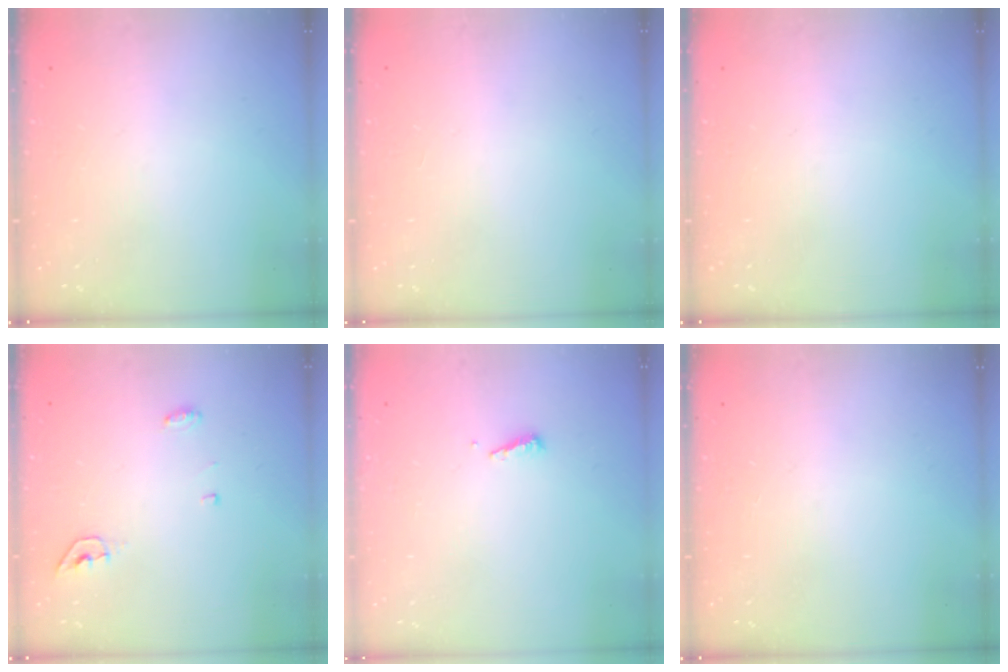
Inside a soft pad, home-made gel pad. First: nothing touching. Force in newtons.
{"total": 1.0, "press": 0.8, "slide": 0.6}
{"total": 0.0}
{"total": 4.5, "press": 4.2, "slide": 1.5}
{"total": 4.0, "press": 4.0, "slide": 0.4}
{"total": 0.0}